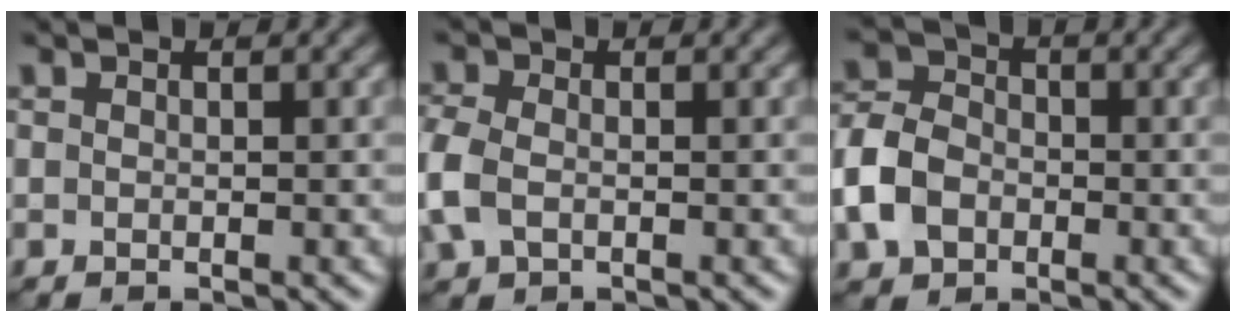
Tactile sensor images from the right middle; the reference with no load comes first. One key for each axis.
{"total": 3.7, "fx": -1.0, "fy": 2.6, "fz": 2.4, "tx": -0.078, "ty": -0.002, "tz": -0.028}
{"total": 5.9, "fx": -2.0, "fy": 4.4, "fz": 3.3, "tx": -0.081, "ty": 0.002, "tz": -0.054}